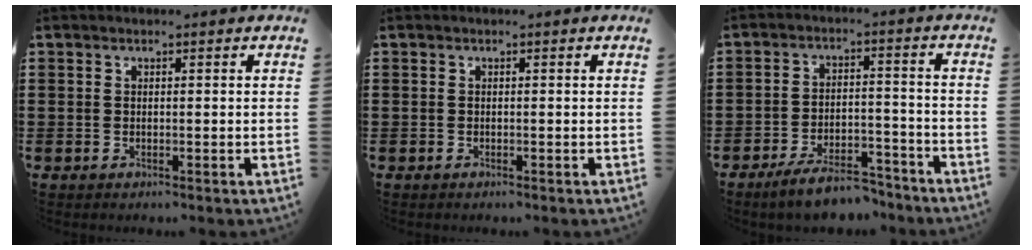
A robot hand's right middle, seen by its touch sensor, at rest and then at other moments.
{"total": 0.0}
{"total": 6.9, "force": [-6.1, 1.6, 2.9], "torque": [-0.053, 0.010, -0.114]}